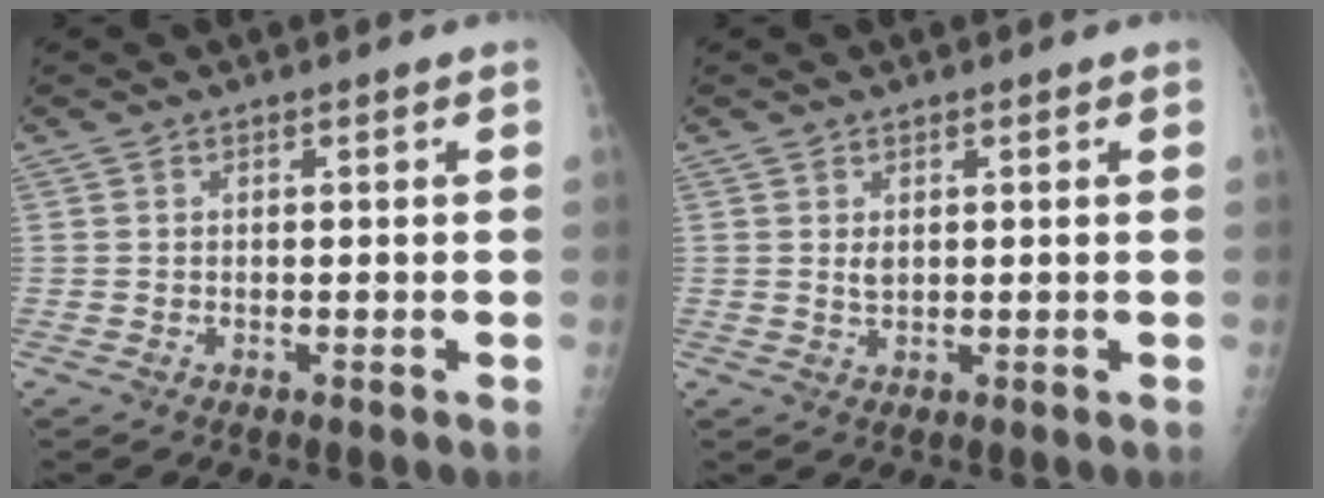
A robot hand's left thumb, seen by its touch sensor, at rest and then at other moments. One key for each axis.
{"total": 1.4, "fx": 0.5, "fy": 0.9, "fz": 1.0, "tx": -0.011, "ty": -0.005, "tz": 0.013}